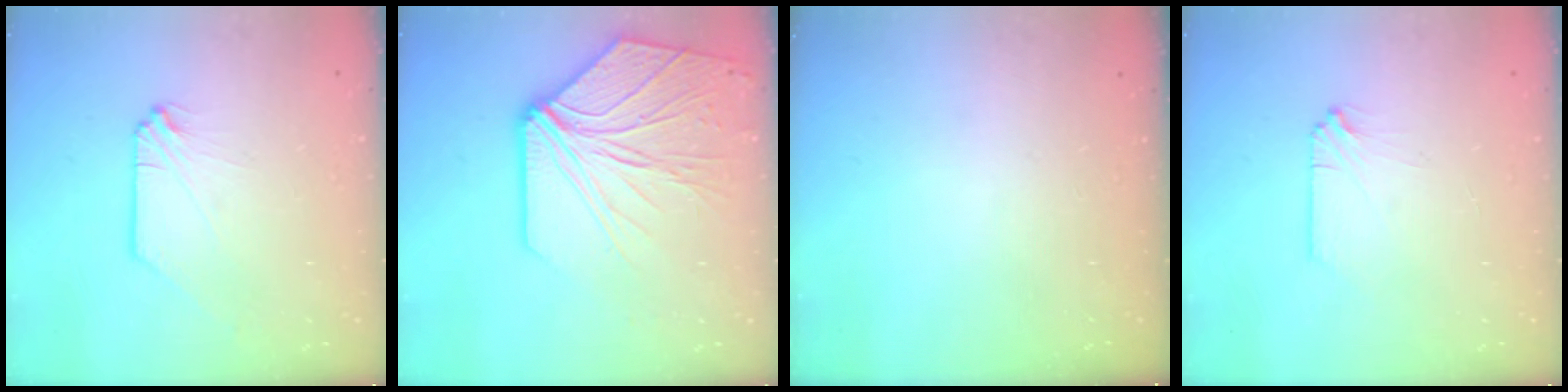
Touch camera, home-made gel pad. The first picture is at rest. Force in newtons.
{"total": 13.7, "press": 13.5, "slide": 2.6}
{"total": 0.0}
{"total": 0.0}